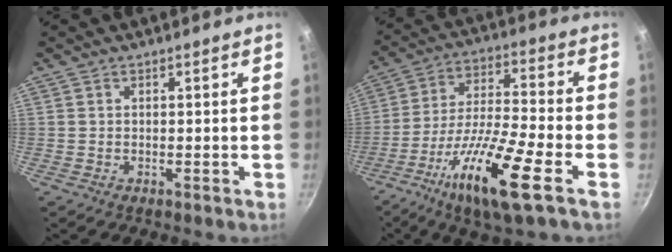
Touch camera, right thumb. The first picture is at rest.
{"total": 17.6, "force": [-8.2, 2.8, 15.3], "torque": [-0.286, 0.026, -0.156]}